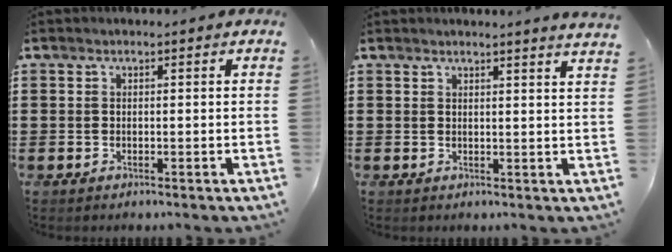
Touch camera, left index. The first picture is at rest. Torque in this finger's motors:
{"motor_torque": [-0.62, 0.92, 0.00, -0.01]}